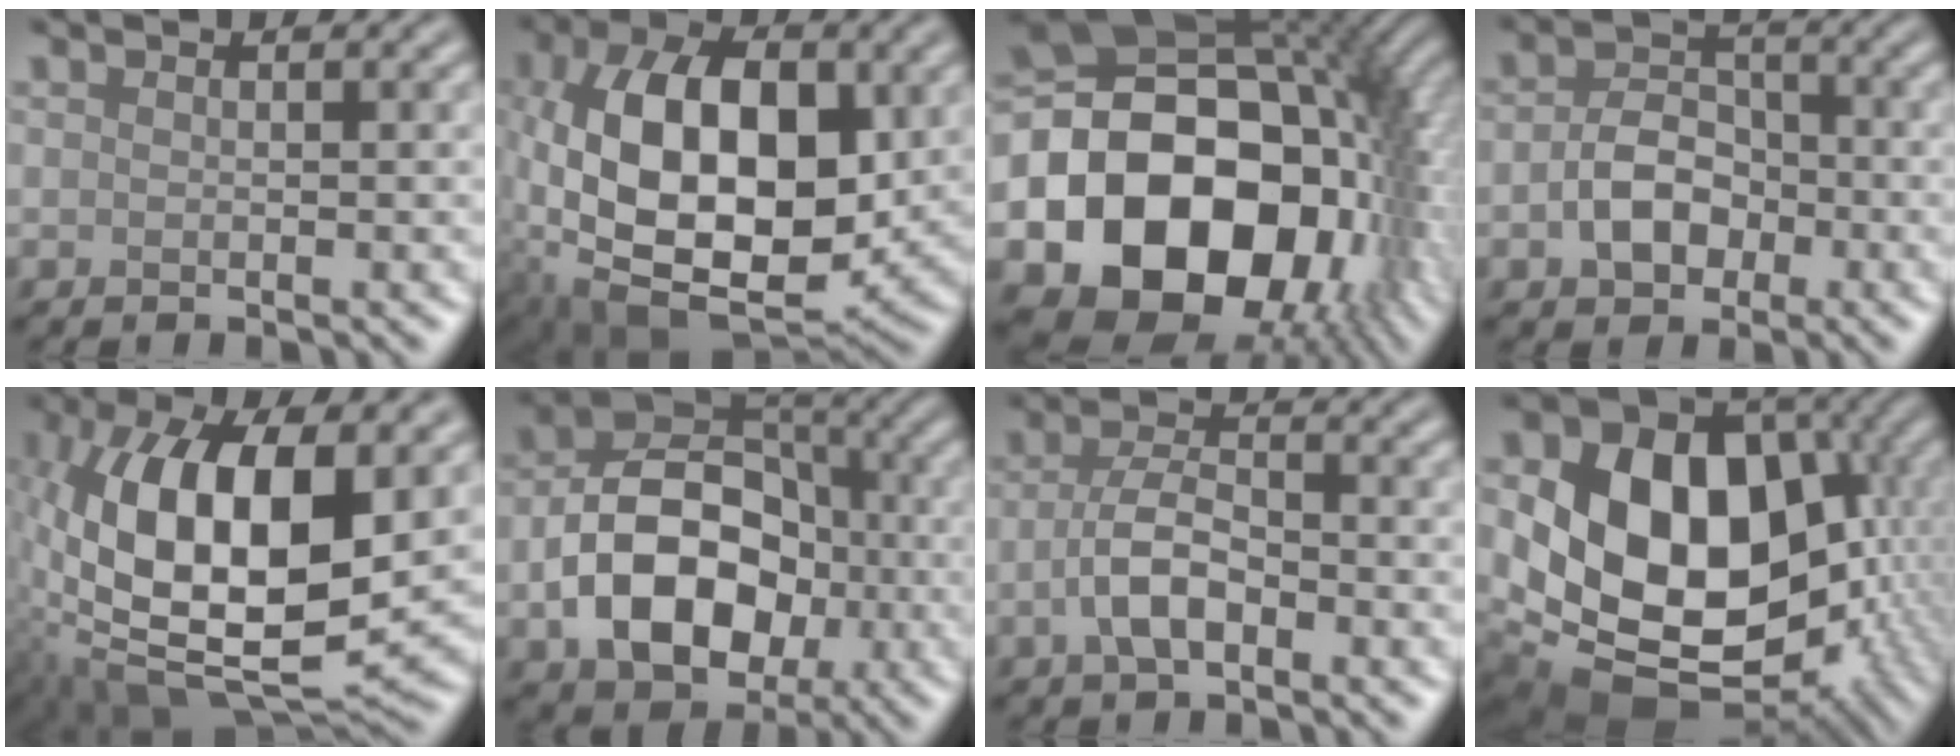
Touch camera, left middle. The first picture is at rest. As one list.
[{"total": 14.1, "force": [0.4, 8.3, 11.4], "torque": [-0.208, 0.000, 0.007]}, {"total": 20.7, "force": [-4.3, 15.0, 13.6], "torque": [-0.251, -0.034, -0.053]}, {"total": 4.4, "force": [-1.3, 3.3, 2.7], "torque": [-0.046, 0.003, -0.026]}, {"total": 14.4, "force": [0.0, 6.4, 12.9], "torque": [-0.234, -0.004, -0.006]}, {"total": 10.8, "force": [-2.4, 7.7, 7.1], "torque": [-0.127, 0.000, -0.043]}, {"total": 4.1, "force": [-1.5, 2.0, 3.3], "torque": [-0.064, 0.005, -0.035]}, {"total": 18.0, "force": [-0.9, 13.4, 12.0], "torque": [-0.186, -0.019, 0.003]}]